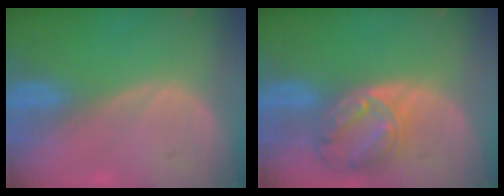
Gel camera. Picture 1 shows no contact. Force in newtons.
{"total": 8.3, "press": 7.1, "slide": 4.2}